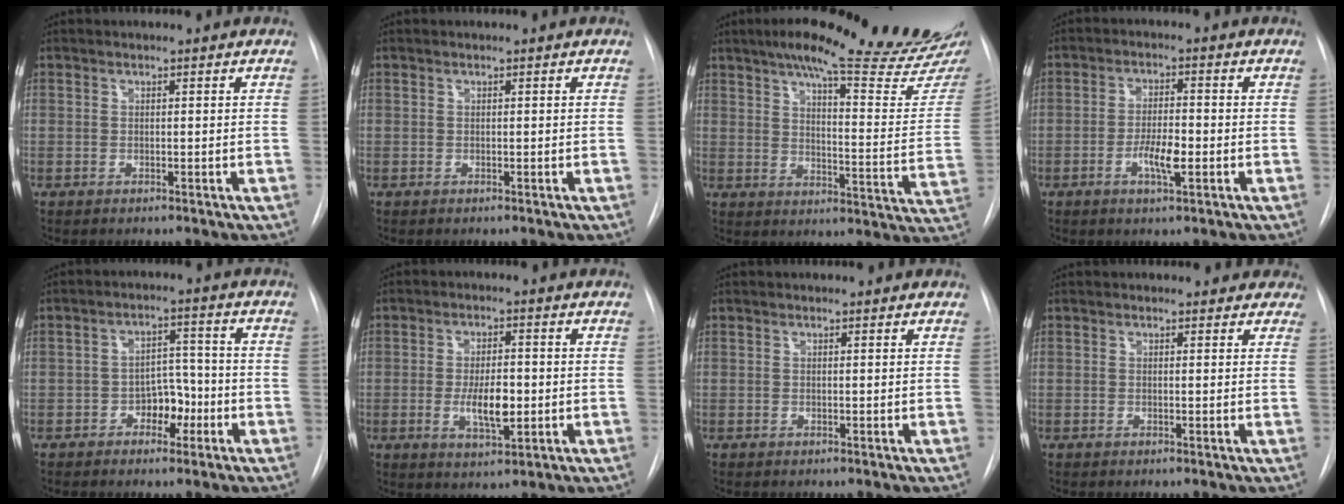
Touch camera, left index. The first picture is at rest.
{"total": 0.0}
{"total": 25.4, "force": [21.3, 1.9, 13.8], "torque": [-0.195, -0.069, 0.263]}
{"total": 4.9, "force": [-1.6, 1.2, 4.4], "torque": [-0.083, 0.000, -0.027]}
{"total": 5.1, "force": [-2.3, 3.1, 3.3], "torque": [-0.044, 0.016, -0.036]}
{"total": 6.4, "force": [-0.9, 2.3, 5.9], "torque": [-0.106, -0.007, -0.012]}
{"total": 0.9, "force": [0.8, 0.3, 0.1], "torque": [-0.009, 0.004, 0.008]}
{"total": 4.7, "force": [4.1, 2.2, 0.5], "torque": [0.018, -0.001, 0.025]}